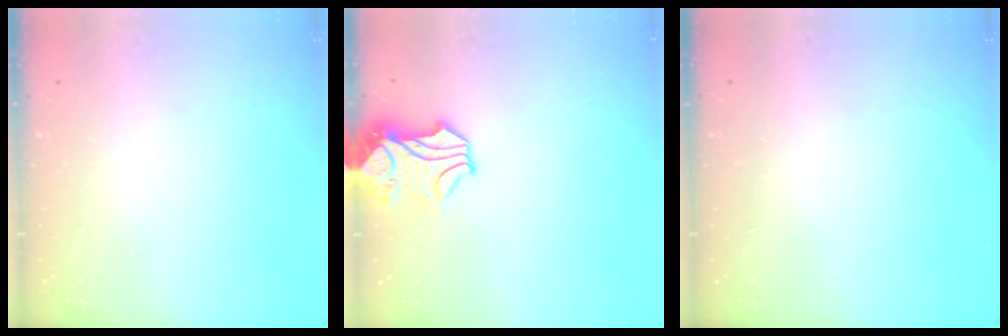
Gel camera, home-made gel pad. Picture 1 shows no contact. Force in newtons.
{"total": 1.7, "press": 1.1, "slide": 1.2}
{"total": 0.0}